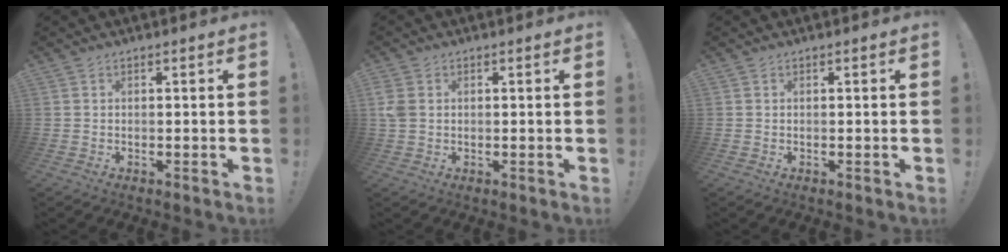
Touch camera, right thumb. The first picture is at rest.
{"total": 3.9, "force": [0.8, 3.0, 2.3], "torque": [-0.043, 0.003, 0.017]}
{"total": 0.0}